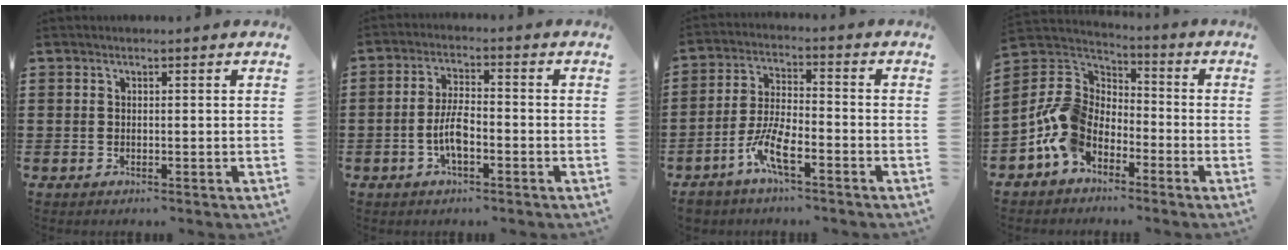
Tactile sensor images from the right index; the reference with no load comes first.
{"total": 5.0, "force": [-1.7, 1.8, 4.4], "torque": [-0.100, -0.001, -0.038]}
{"total": 7.5, "force": [-4.3, 2.3, 5.7], "torque": [-0.138, -0.005, -0.087]}
{"total": 9.3, "force": [-3.9, 7.0, 4.7], "torque": [-0.142, 0.005, -0.084]}